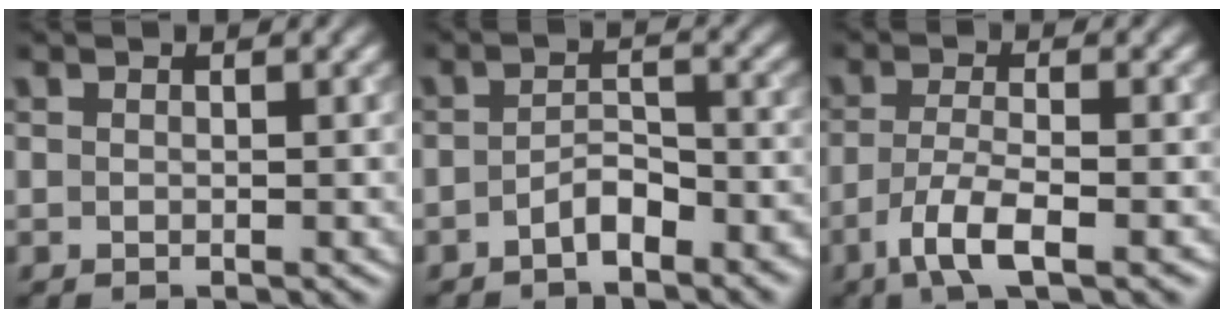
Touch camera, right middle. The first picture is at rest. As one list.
[{"total": 3.1, "force": [-1.9, 1.4, 2.0], "torque": [-0.034, 0.009, -0.034]}, {"total": 4.8, "force": [-2.6, 1.2, 3.9], "torque": [-0.074, -0.007, -0.052]}]